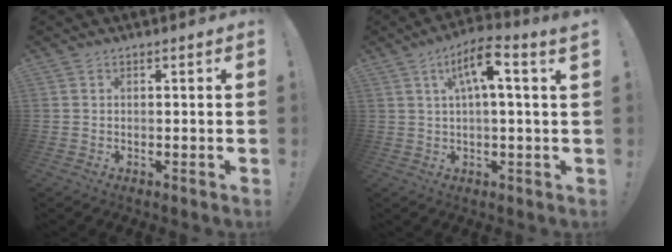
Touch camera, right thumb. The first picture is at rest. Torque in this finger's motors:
{"motor_torque": [0.30, 0.35, 0.13, 0.11, 0.06]}